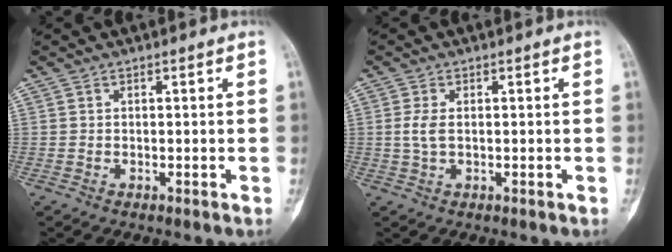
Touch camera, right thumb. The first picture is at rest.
{"total": 2.6, "force": [0.1, 1.3, 2.3], "torque": [-0.057, 0.001, 0.004]}